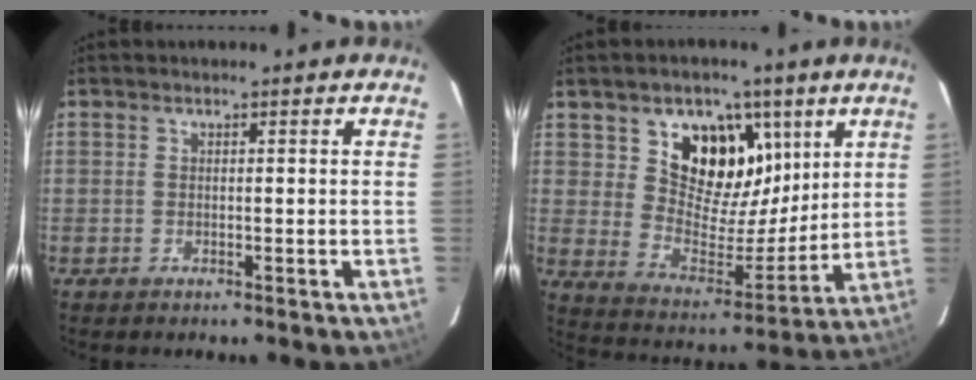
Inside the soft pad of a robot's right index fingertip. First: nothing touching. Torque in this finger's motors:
{"motor_torque": [0.45, 0.22, 0.28, 0.09]}